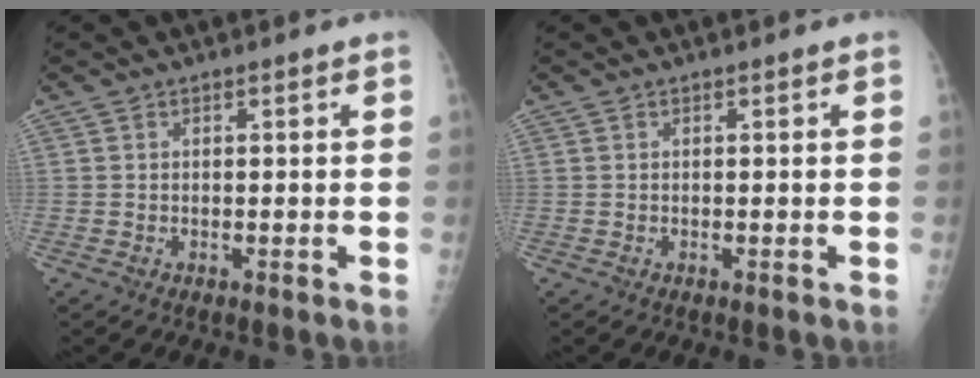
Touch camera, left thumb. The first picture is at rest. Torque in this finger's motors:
{"motor_torque": [0.00, 0.00, -0.01, -0.01, 0.00]}